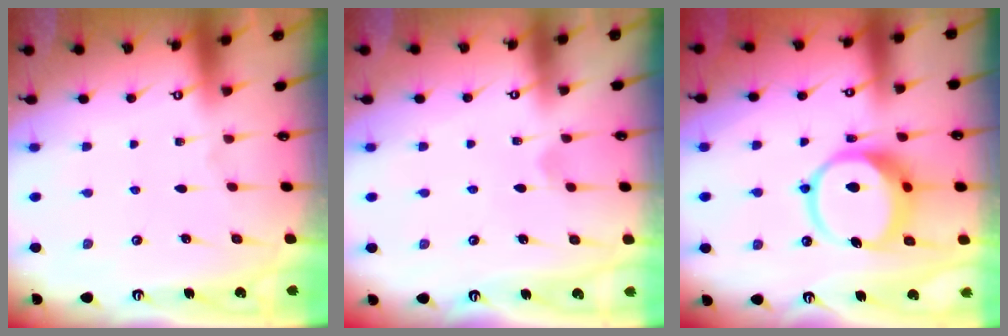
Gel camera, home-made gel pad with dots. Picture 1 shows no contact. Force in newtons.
{"total": 4.6, "press": 4.6, "slide": 0.7}
{"total": 13.0, "press": 12.9, "slide": 1.5}